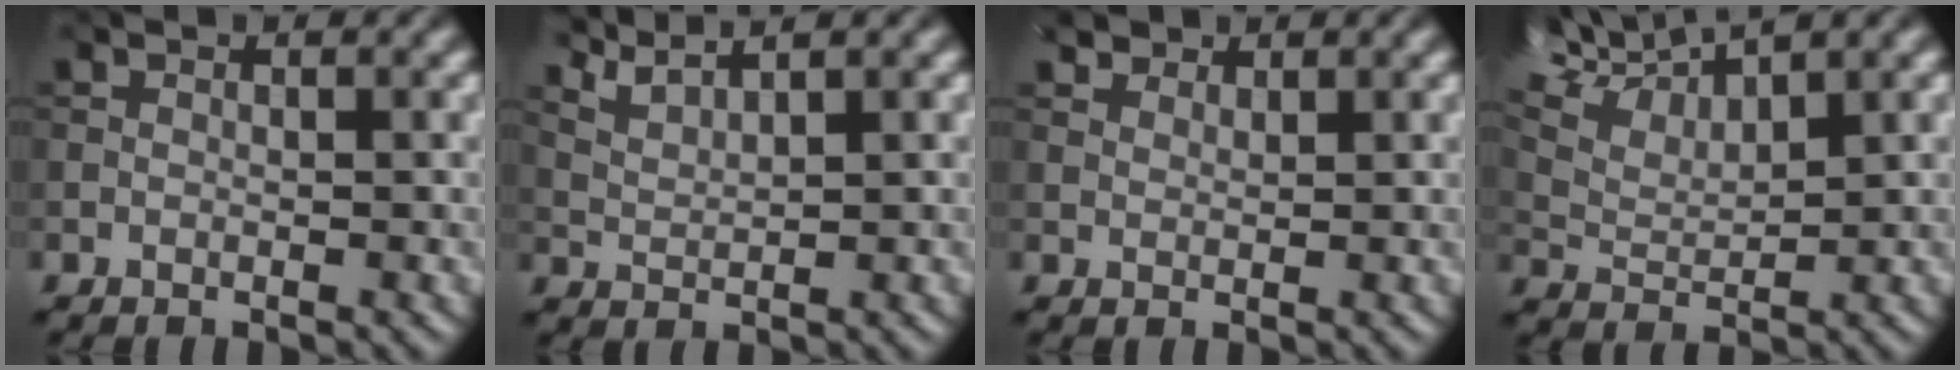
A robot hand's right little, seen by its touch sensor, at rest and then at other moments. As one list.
[{"total": 2.3, "force": [2.2, -0.4, 0.5], "torque": [-0.034, -0.001, 0.069]}, {"total": 1.2, "force": [0.8, -0.4, -0.8], "torque": [-0.010, -0.012, 0.051]}, {"total": 7.0, "force": [6.2, 1.2, 3.1], "torque": [-0.101, 0.012, 0.123]}]